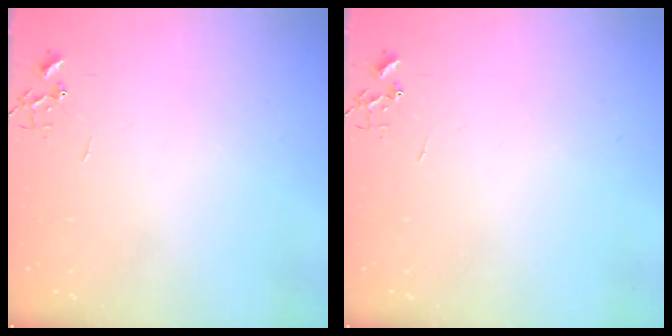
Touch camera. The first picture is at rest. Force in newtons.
{"total": 0.0}